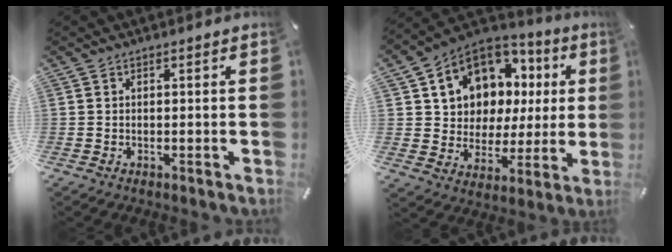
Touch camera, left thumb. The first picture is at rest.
{"total": 10.7, "force": [4.8, 9.1, 2.7], "torque": [-0.070, -0.049, 0.100]}